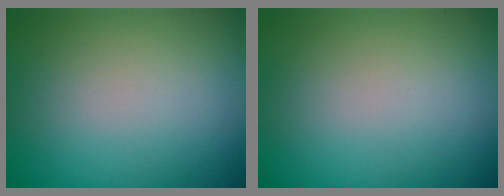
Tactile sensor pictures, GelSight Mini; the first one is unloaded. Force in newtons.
{"total": 0.0}